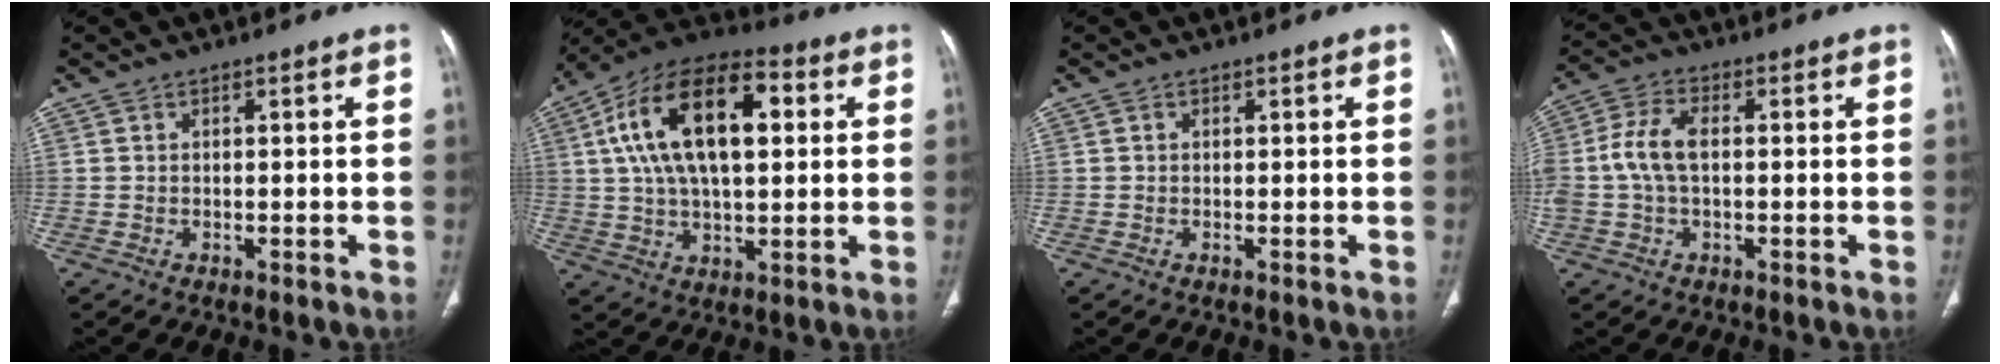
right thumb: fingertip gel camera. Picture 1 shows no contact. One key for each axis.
{"total": 20.7, "fx": 4.7, "fy": 10.7, "fz": 17.0, "tx": -0.284, "ty": 0.018, "tz": 0.068}
{"total": 0.0}
{"total": 7.6, "fx": 0.0, "fy": 4.3, "fz": 6.2, "tx": -0.142, "ty": 0.021, "tz": -0.004}